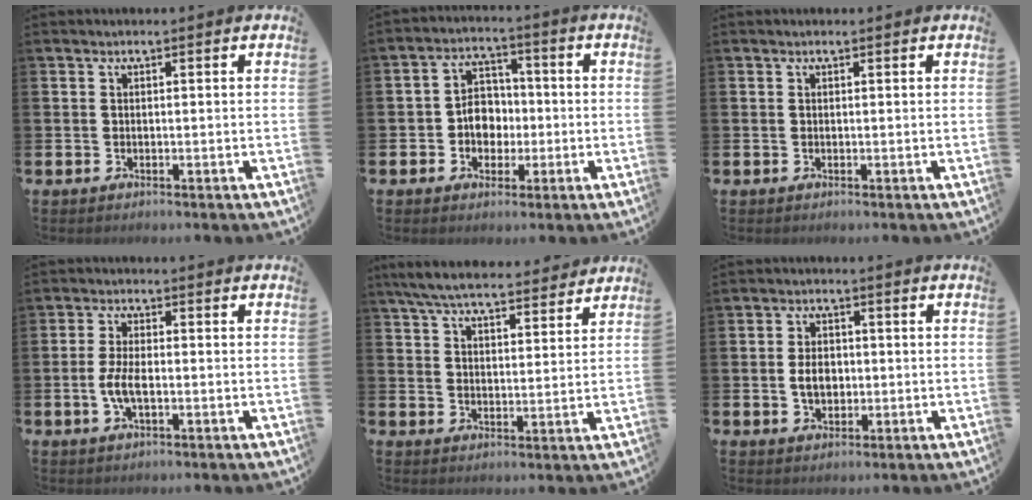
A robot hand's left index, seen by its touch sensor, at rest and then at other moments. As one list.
[{"total": 4.9, "force": [-0.5, 4.3, 2.4], "torque": [-0.042, 0.006, -0.019]}, {"total": 0.0}, {"total": 3.7, "force": [-0.7, 1.5, 3.3], "torque": [-0.057, -0.001, -0.017]}, {"total": 6.8, "force": [6.5, 1.1, 1.9], "torque": [-0.054, -0.033, 0.116]}, {"total": 3.6, "force": [-0.2, 2.6, 2.5], "torque": [-0.027, 0.000, -0.011]}]